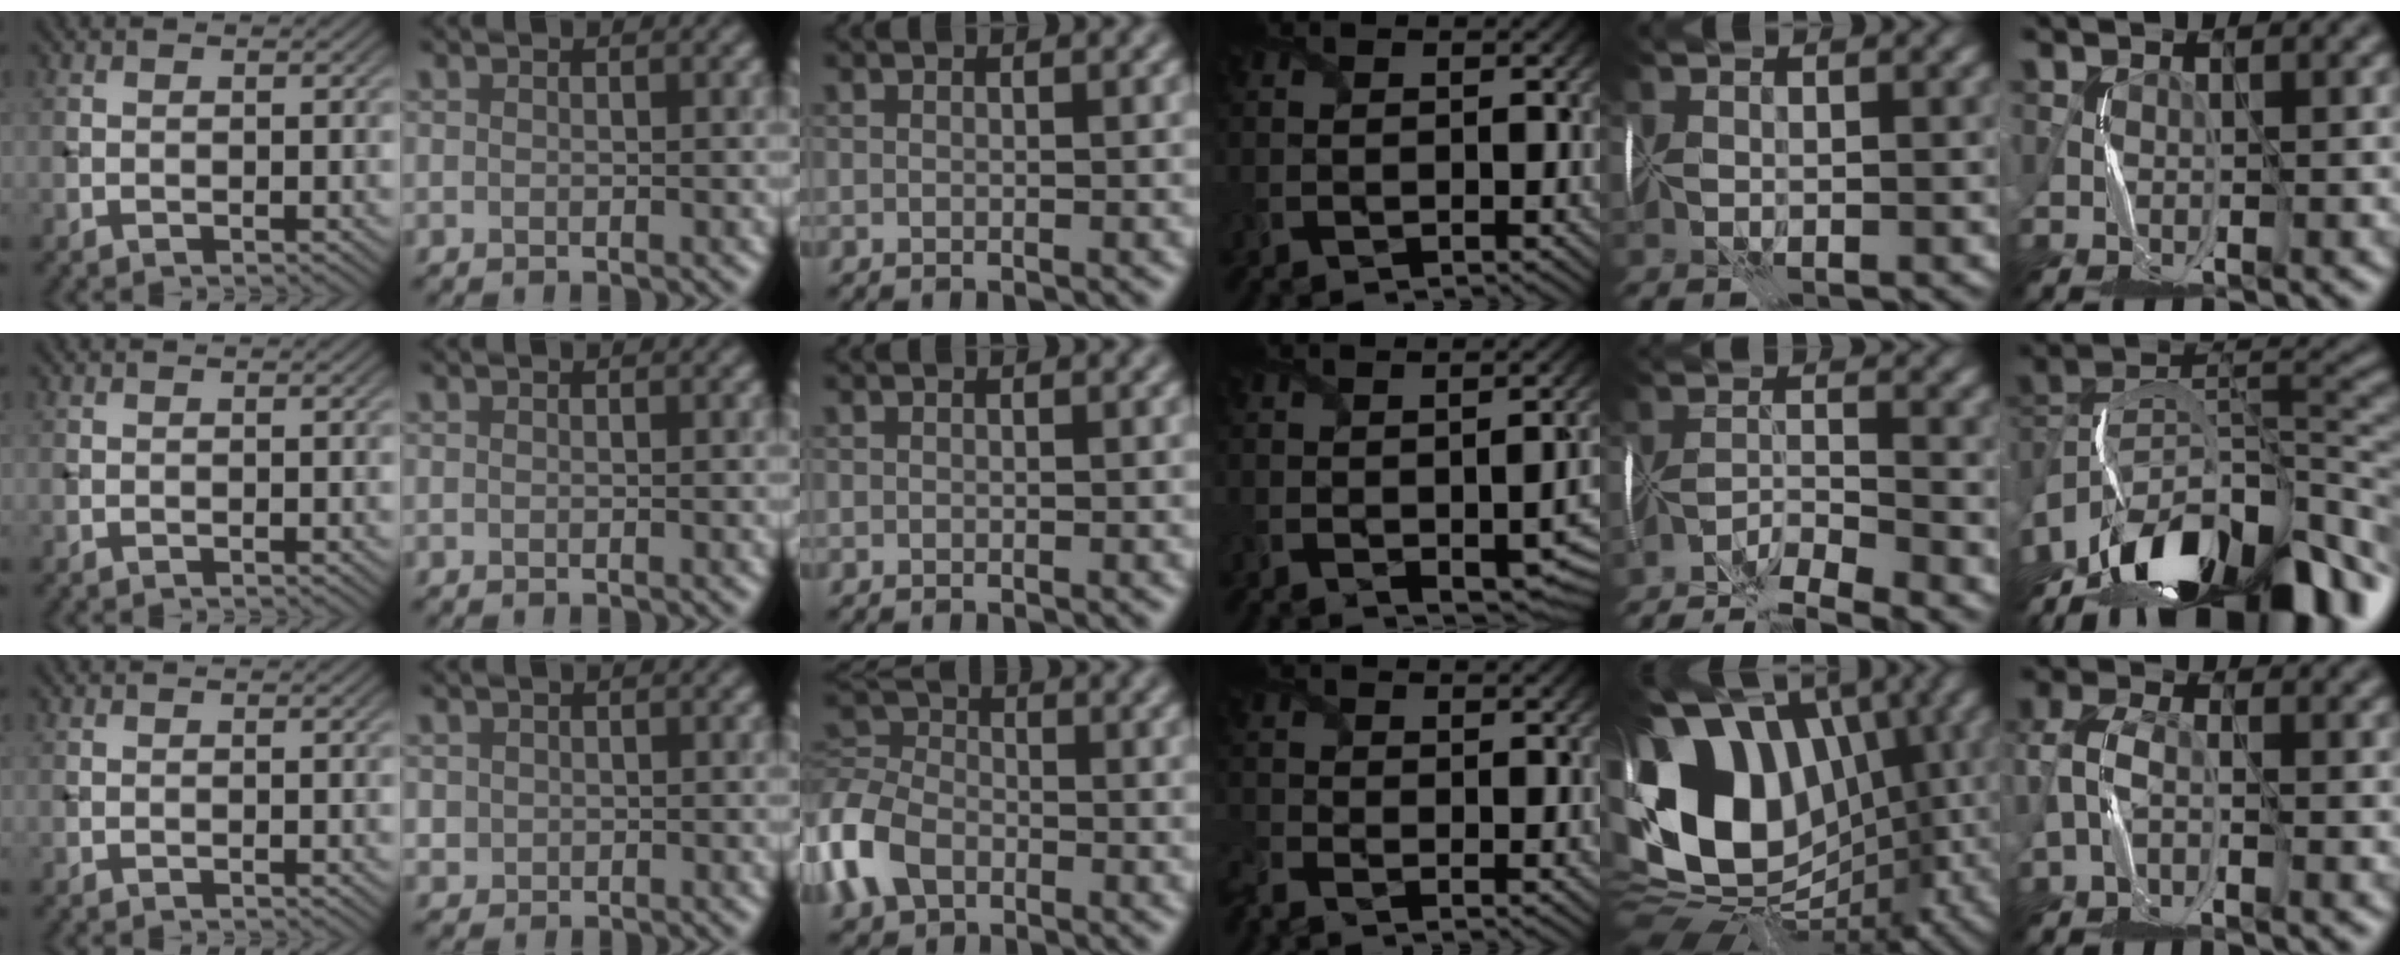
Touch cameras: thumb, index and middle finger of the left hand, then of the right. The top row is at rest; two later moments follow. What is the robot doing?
{"motion": "fold", "object": "wrapping paper"}